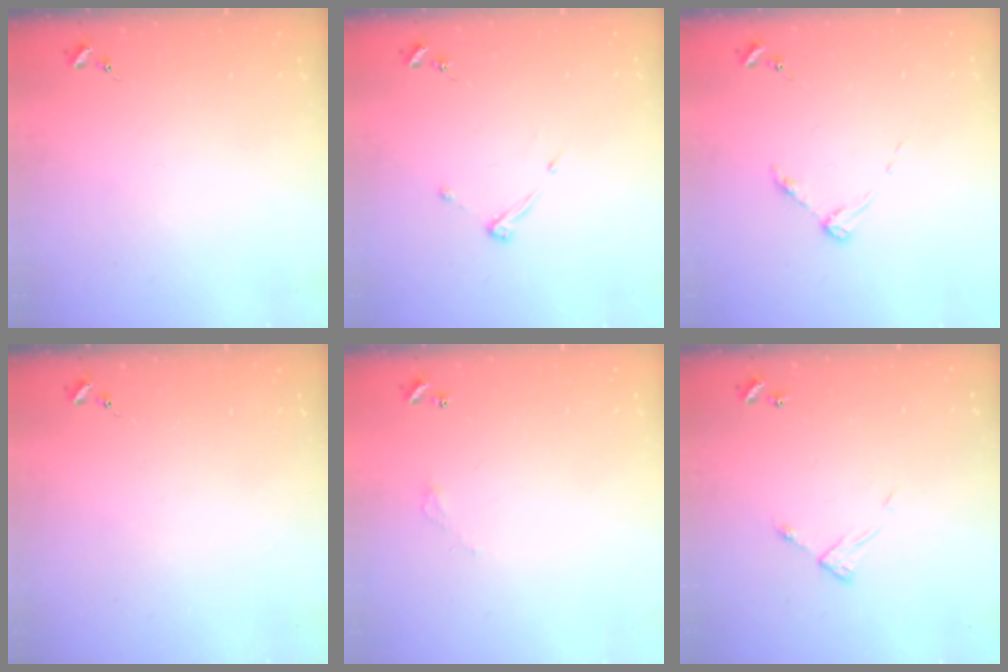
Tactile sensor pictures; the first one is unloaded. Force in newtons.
{"total": 4.0, "press": 4.0, "slide": 0.6}
{"total": 4.9, "press": 4.8, "slide": 0.7}
{"total": 0.0}
{"total": 2.7, "press": 2.7, "slide": 0.2}
{"total": 5.4, "press": 5.4, "slide": 0.4}